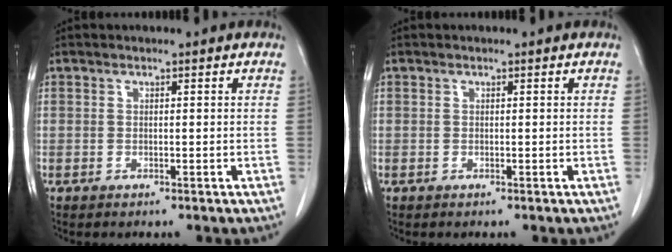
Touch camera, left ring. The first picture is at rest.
{"total": 0.0}